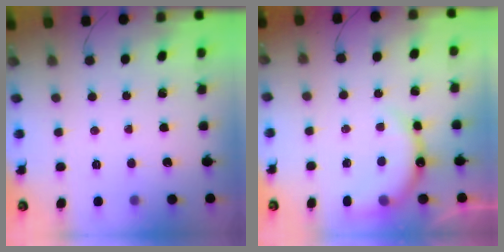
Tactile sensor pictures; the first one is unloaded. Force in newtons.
{"total": 9.6, "press": 9.6, "slide": 0.3}